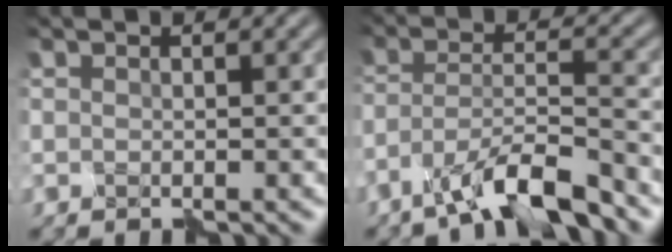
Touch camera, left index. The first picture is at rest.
{"total": 7.1, "force": [-5.3, 1.3, 4.5], "torque": [-0.081, 0.004, -0.098]}